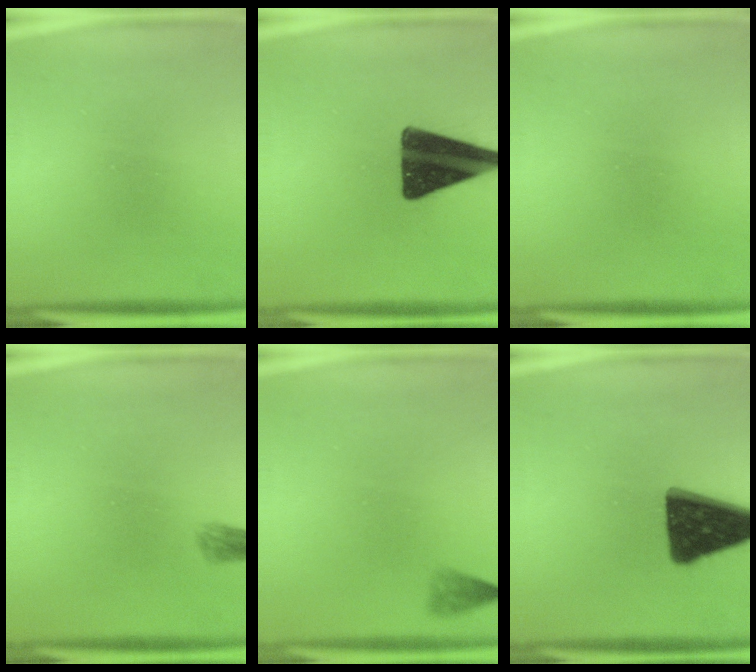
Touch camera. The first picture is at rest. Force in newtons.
{"total": 14.5}
{"total": 1.6}
{"total": 1.7}
{"total": 2.1}
{"total": 15.9}